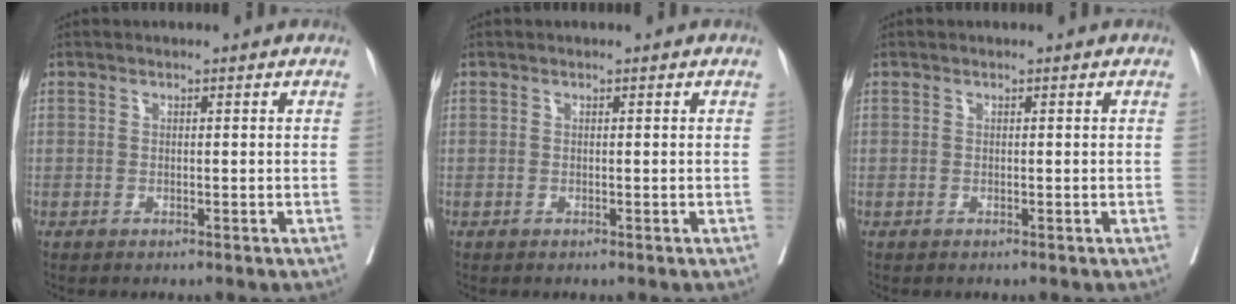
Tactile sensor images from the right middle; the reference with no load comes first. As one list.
[{"total": 0.0}, {"total": 0.0}]